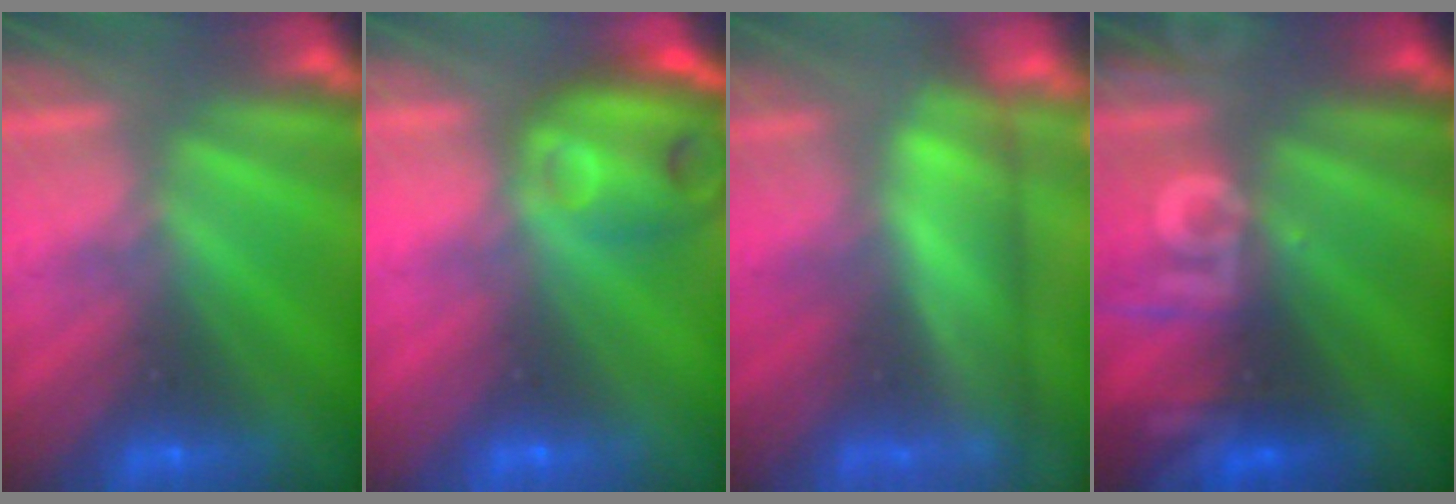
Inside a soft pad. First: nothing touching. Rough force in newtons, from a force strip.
{"total": 9.4}
{"total": 4.5}
{"total": 2.6}